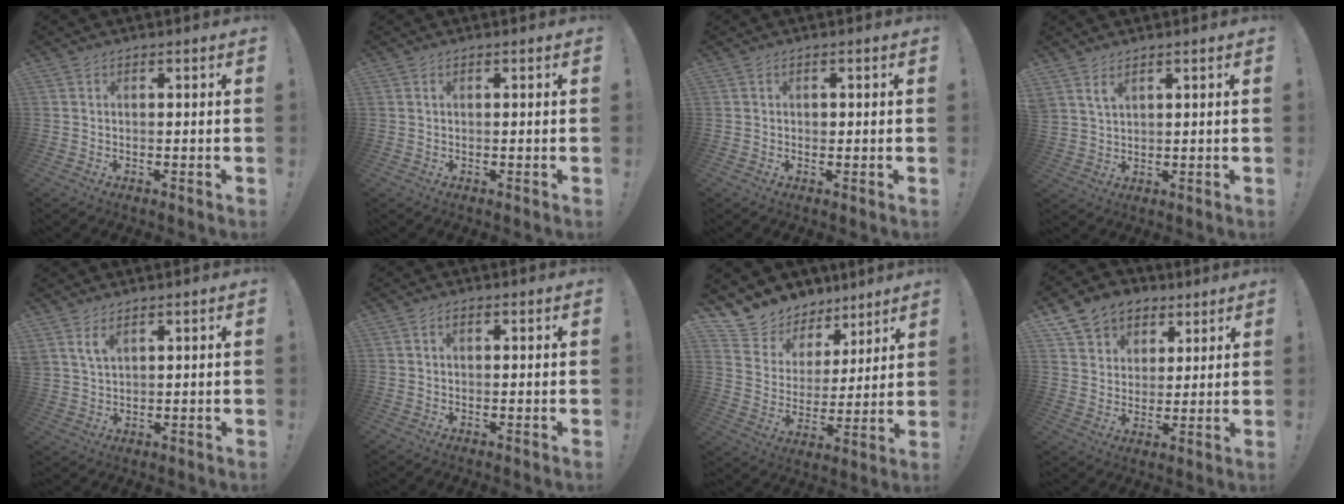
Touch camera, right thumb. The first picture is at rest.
{"total": 0.5, "force": [0.4, 0.1, 0.4], "torque": [-0.010, 0.001, 0.008]}
{"total": 0.8, "force": [-0.1, 0.8, 0.2], "torque": [-0.002, 0.002, -0.002]}
{"total": 3.6, "force": [2.7, 1.6, 1.8], "torque": [-0.028, -0.017, 0.049]}
{"total": 4.5, "force": [3.2, 1.9, 2.5], "torque": [-0.043, -0.018, 0.059]}
{"total": 1.4, "force": [0.6, 0.7, 1.0], "torque": [-0.015, 0.000, 0.009]}
{"total": 9.8, "force": [7.5, 6.4, 0.7], "torque": [-0.026, -0.067, 0.145]}
{"total": 11.4, "force": [6.3, 8.9, 3.3], "torque": [-0.046, -0.034, 0.126]}